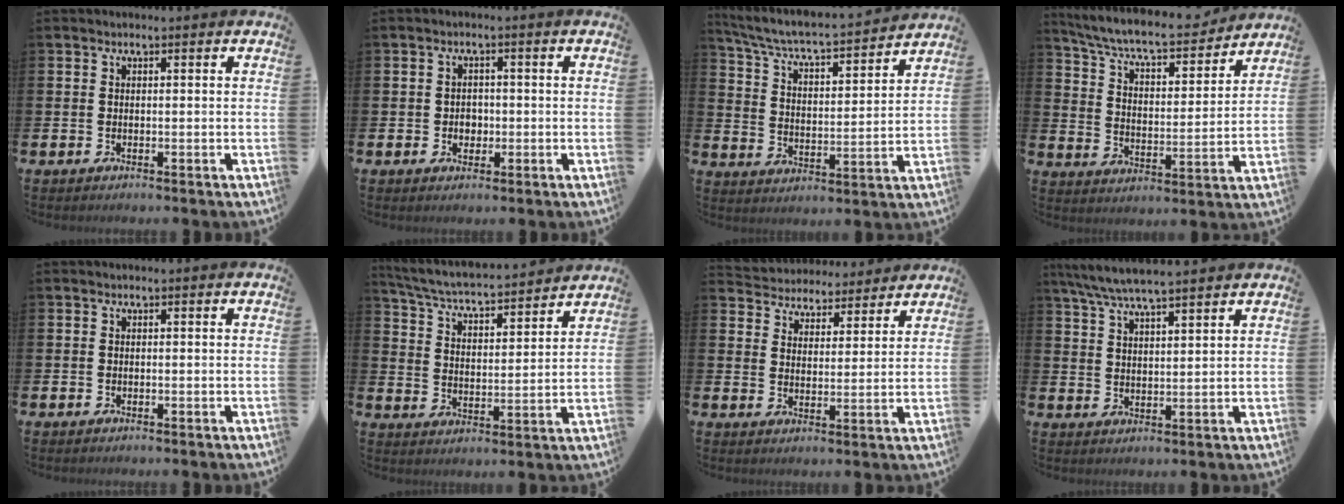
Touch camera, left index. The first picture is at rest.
{"total": 2.1, "force": [-0.3, 1.8, 0.9], "torque": [0.000, 0.000, -0.014]}
{"total": 6.0, "force": [5.6, 0.5, 2.0], "torque": [-0.068, -0.047, 0.089]}
{"total": 8.1, "force": [7.5, 1.2, 2.8], "torque": [-0.091, -0.052, 0.126]}
{"total": 0.0}
{"total": 5.1, "force": [4.9, 0.4, 1.3], "torque": [-0.053, -0.043, 0.079]}
{"total": 4.4, "force": [4.2, 1.4, -0.8], "torque": [-0.015, -0.031, 0.072]}
{"total": 6.3, "force": [5.8, 0.4, 2.2], "torque": [-0.065, -0.021, 0.107]}